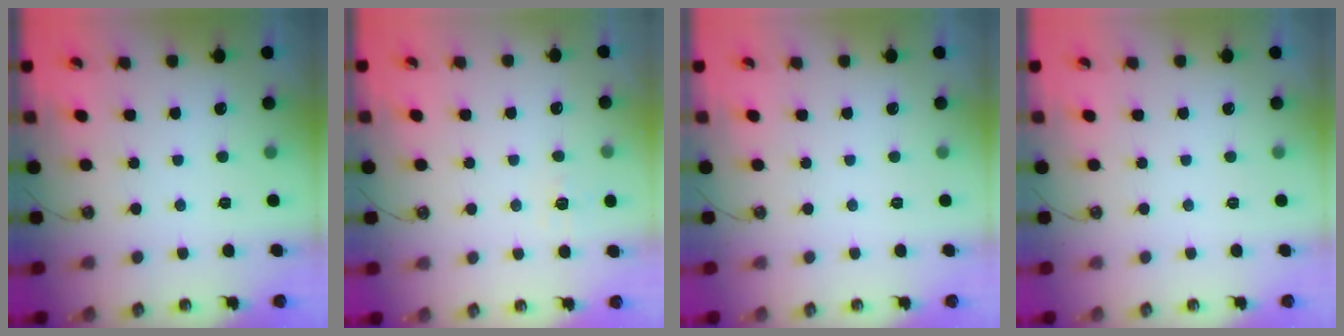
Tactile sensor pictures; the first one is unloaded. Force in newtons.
{"total": 5.4, "press": 5.3, "slide": 0.7}
{"total": 0.0}
{"total": 0.0}